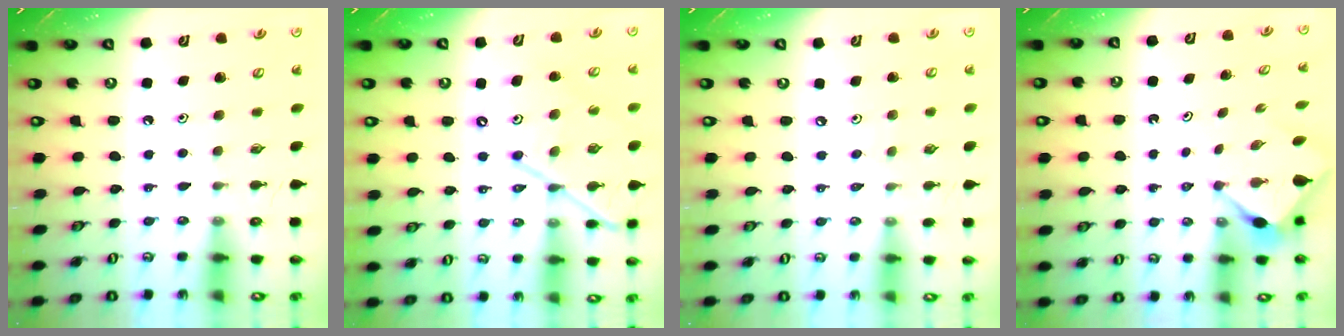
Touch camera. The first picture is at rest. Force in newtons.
{"total": 13.8, "press": 13.7, "slide": 1.6}
{"total": 2.8, "press": 2.8, "slide": 0.5}
{"total": 2.9, "press": 2.9, "slide": 0.3}